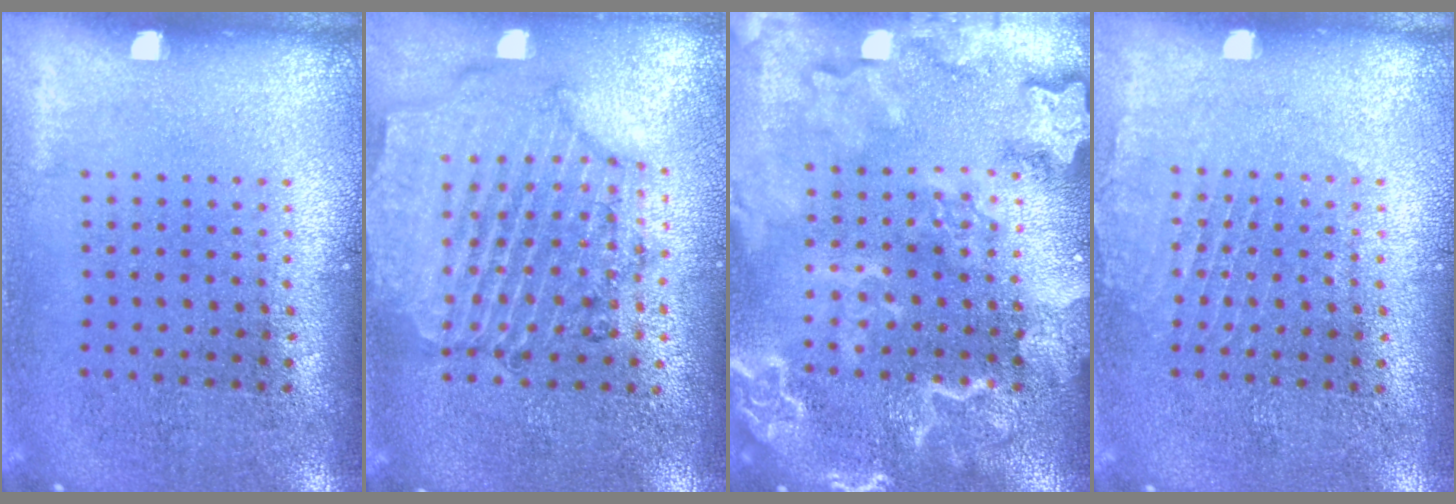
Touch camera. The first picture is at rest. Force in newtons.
{"total": 1.7, "press": 1.6, "slide": 0.3}
{"total": 4.8, "press": 4.7, "slide": 0.7}
{"total": 1.2, "press": 1.1, "slide": 0.1}